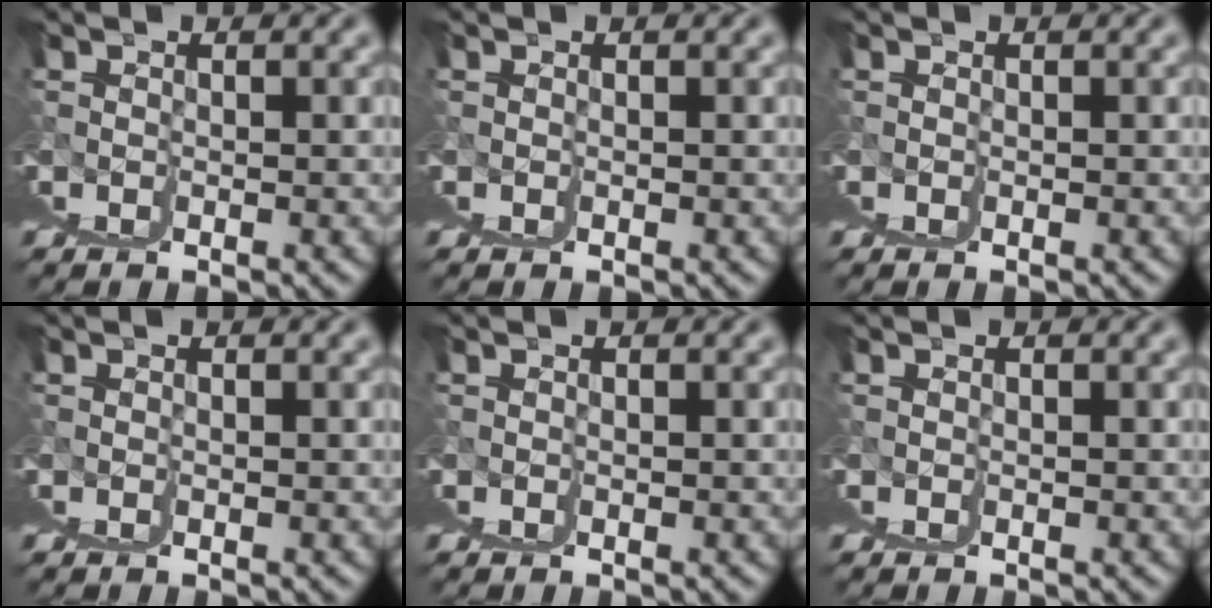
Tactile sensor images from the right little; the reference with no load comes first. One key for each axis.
{"total": 0.0}
{"total": 0.0}
{"total": 0.0}
{"total": 0.0}
{"total": 0.0}